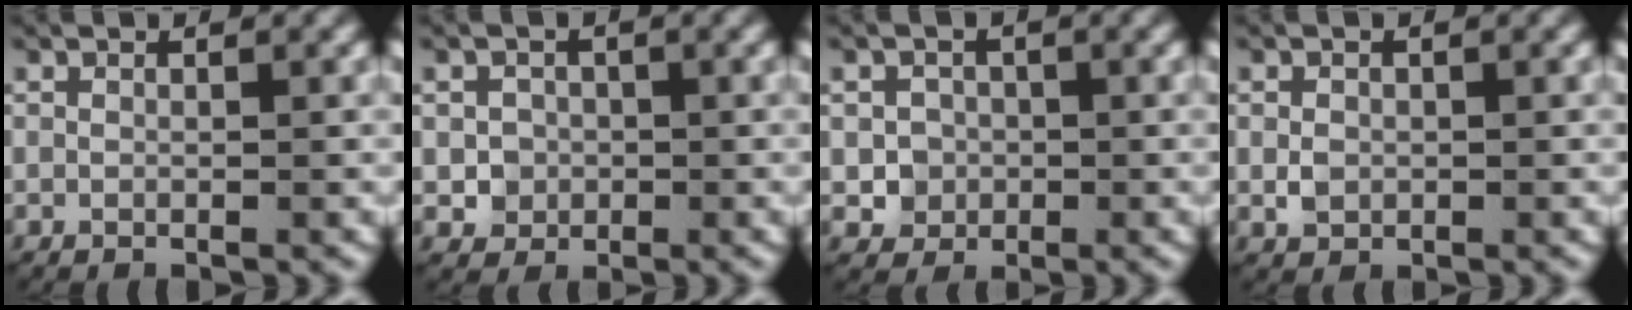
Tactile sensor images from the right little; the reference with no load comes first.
{"total": 2.2, "force": [-0.4, 2.2, 0.4], "torque": [-0.004, 0.000, -0.007]}
{"total": 2.6, "force": [-0.6, 2.5, 0.4], "torque": [-0.002, -0.001, -0.011]}
{"total": 1.1, "force": [-0.1, 0.9, 0.6], "torque": [-0.015, -0.001, 0.002]}